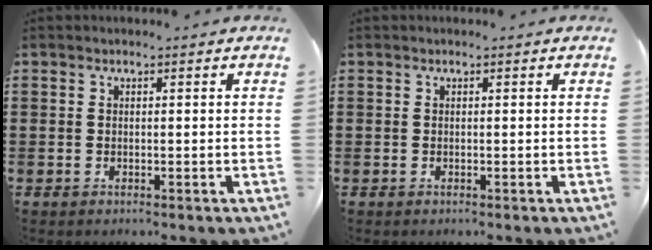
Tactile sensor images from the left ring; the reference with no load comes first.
{"total": 0.0}